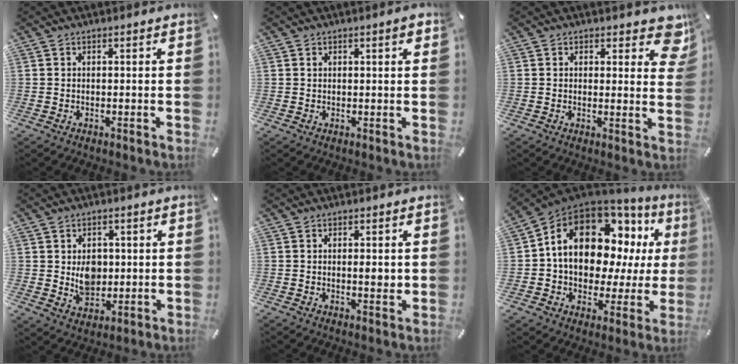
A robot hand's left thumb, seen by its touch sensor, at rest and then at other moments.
{"total": 1.6, "force": [0.7, 0.6, 1.3], "torque": [-0.011, -0.002, 0.007]}
{"total": 6.3, "force": [3.4, 3.4, 4.1], "torque": [-0.030, -0.020, 0.053]}
{"total": 7.0, "force": [0.9, 6.0, 3.5], "torque": [-0.036, -0.001, 0.017]}
{"total": 2.6, "force": [0.3, 1.2, 2.2], "torque": [-0.029, -0.003, 0.000]}
{"total": 16.0, "force": [5.8, 10.6, 10.5], "torque": [-0.184, -0.036, 0.102]}